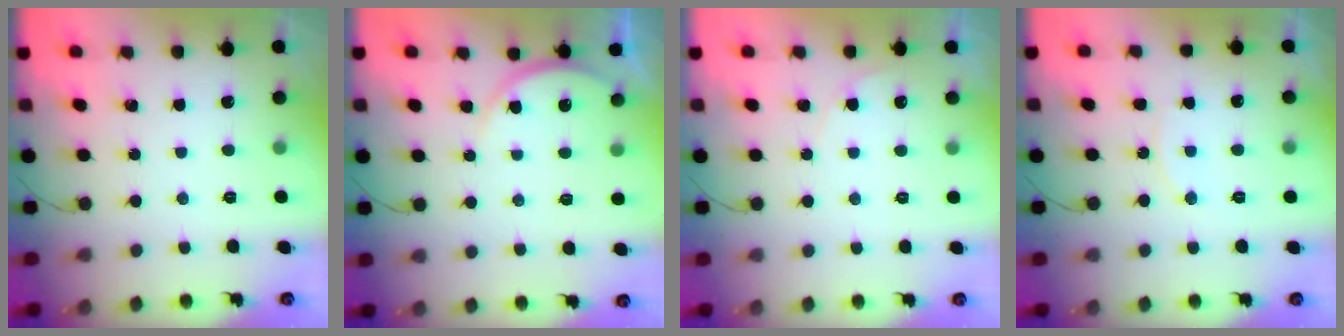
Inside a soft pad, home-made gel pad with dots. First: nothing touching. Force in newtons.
{"total": 6.1, "press": 6.1, "slide": 0.6}
{"total": 3.4, "press": 3.4, "slide": 0.1}
{"total": 6.7, "press": 6.7, "slide": 0.7}